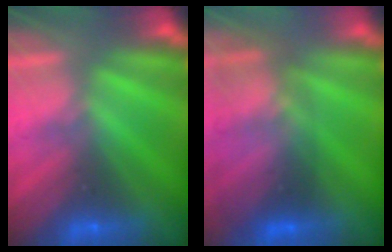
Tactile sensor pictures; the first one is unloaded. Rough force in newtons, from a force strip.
{"total": 2.9}